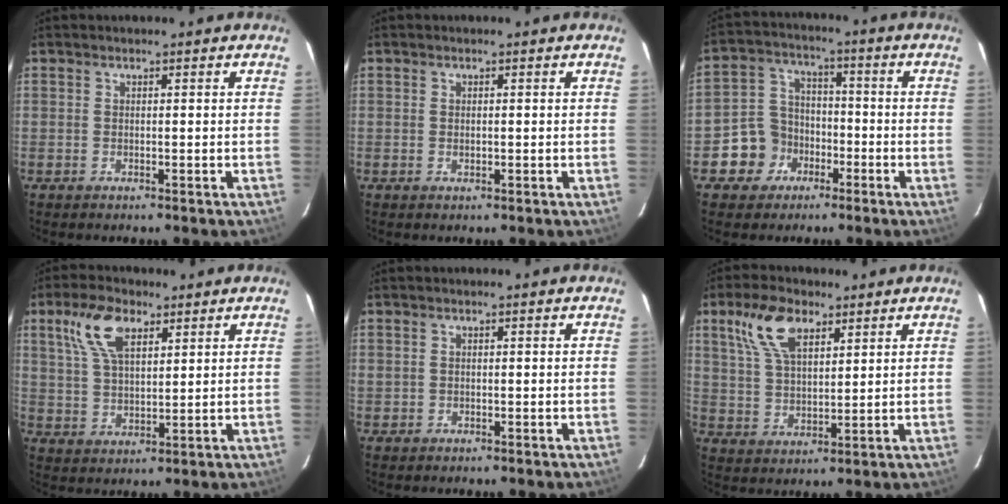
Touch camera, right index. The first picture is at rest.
{"total": 0.9, "force": [0.0, 0.7, 0.7], "torque": [-0.009, 0.000, 0.001]}
{"total": 8.6, "force": [-4.2, 7.4, 1.4], "torque": [-0.051, 0.038, -0.067]}
{"total": 9.5, "force": [4.9, 4.6, 6.8], "torque": [-0.137, 0.021, 0.097]}
{"total": 0.7, "force": [0.2, 0.5, 0.3], "torque": [-0.006, 0.002, 0.004]}
{"total": 10.1, "force": [5.5, 4.9, 6.9], "torque": [-0.140, 0.022, 0.111]}